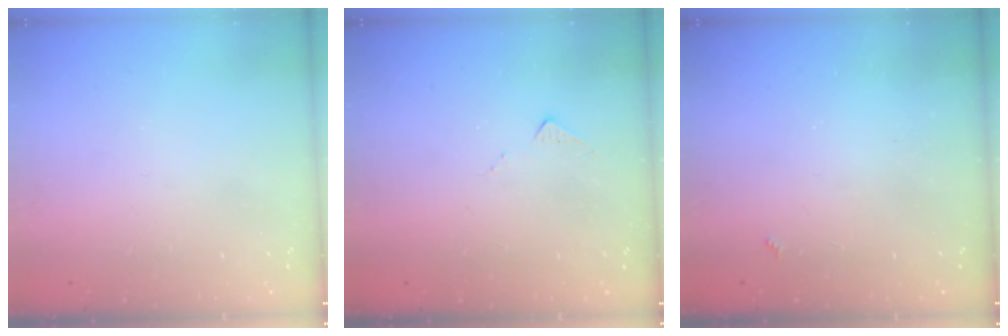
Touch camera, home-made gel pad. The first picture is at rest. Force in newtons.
{"total": 5.4, "press": 5.3, "slide": 0.7}
{"total": 2.5, "press": 2.5, "slide": 0.4}